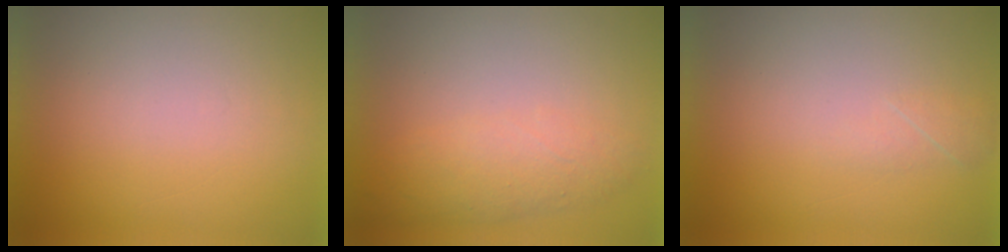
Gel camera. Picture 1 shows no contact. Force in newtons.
{"total": 3.0}
{"total": 1.6}